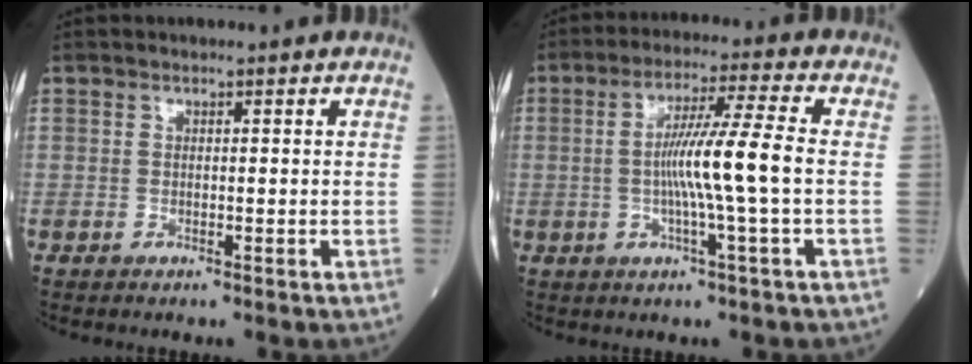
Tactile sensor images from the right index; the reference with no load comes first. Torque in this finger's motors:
{"motor_torque": [1.58, -0.15, 0.74, 0.21]}